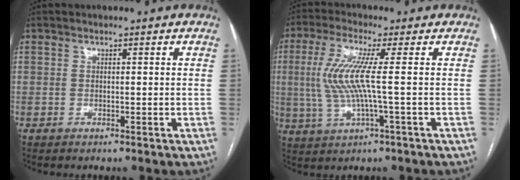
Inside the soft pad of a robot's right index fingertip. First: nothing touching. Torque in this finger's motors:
{"motor_torque": [0.36, 0.03, 0.60, 0.21]}